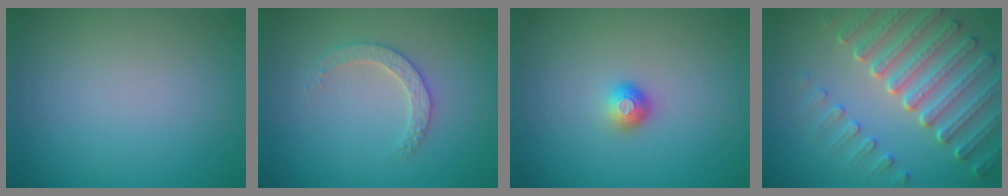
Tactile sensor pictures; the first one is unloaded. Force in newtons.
{"total": 2.5, "press": 2.4, "slide": 0.7}
{"total": 1.5, "press": 1.1, "slide": 1.0}
{"total": 7.5, "press": 5.5, "slide": 5.0}